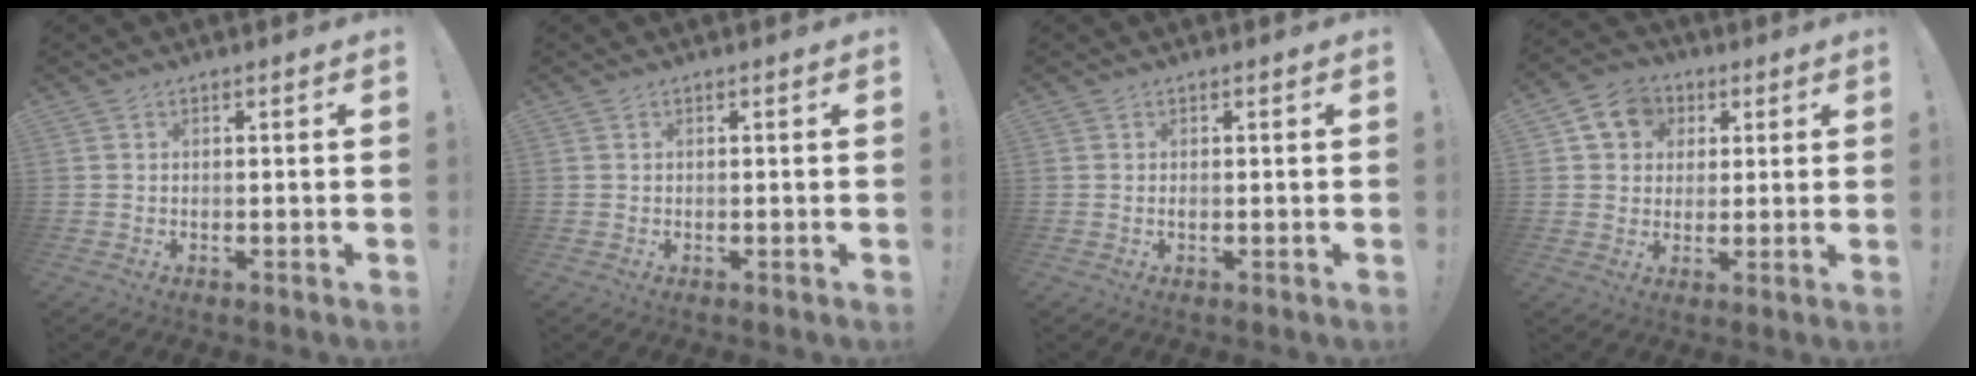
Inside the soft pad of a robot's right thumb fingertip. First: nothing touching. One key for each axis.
{"total": 0.0}
{"total": 0.0}
{"total": 9.0, "fx": 2.8, "fy": 7.9, "fz": 3.4, "tx": -0.046, "ty": -0.002, "tz": 0.058}